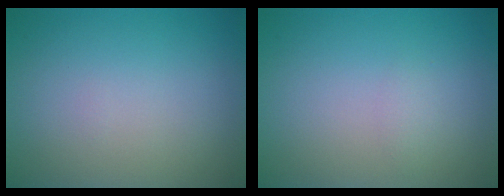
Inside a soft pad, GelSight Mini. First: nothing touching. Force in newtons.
{"total": 0.8, "press": 0.7, "slide": 0.1}